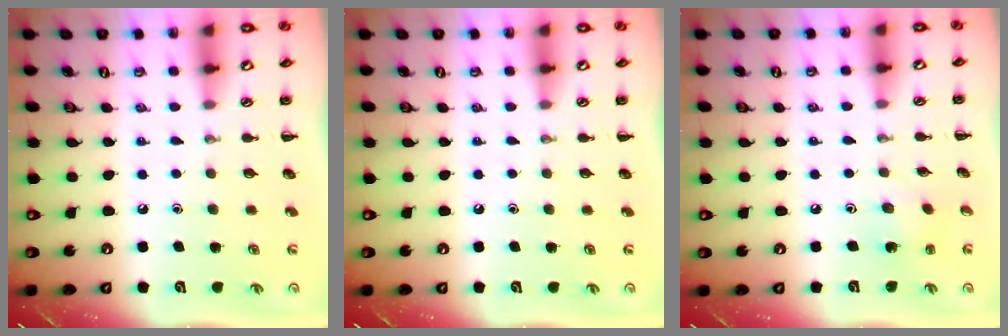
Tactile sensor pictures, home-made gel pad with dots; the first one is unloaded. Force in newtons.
{"total": 0.0}
{"total": 1.6, "press": 1.5, "slide": 0.6}